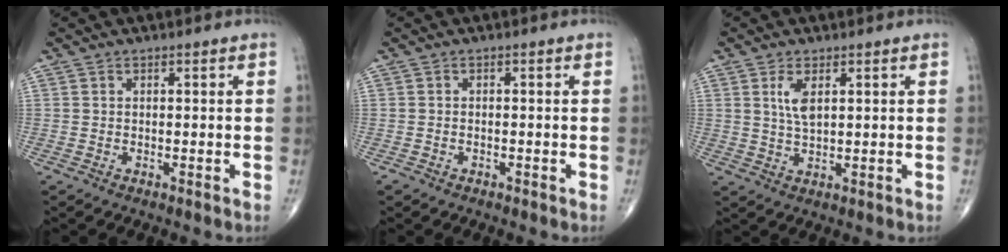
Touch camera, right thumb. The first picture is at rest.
{"total": 1.0, "force": [-0.7, 0.6, 0.2], "torque": [-0.008, 0.001, -0.014]}
{"total": 3.9, "force": [1.4, 1.6, 3.3], "torque": [-0.063, -0.007, 0.030]}